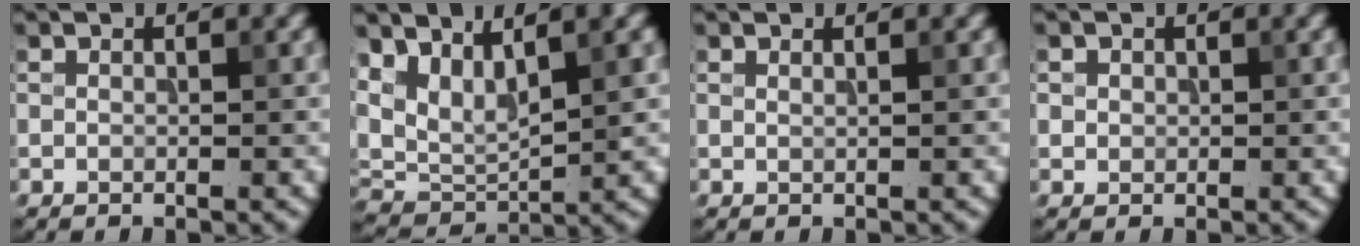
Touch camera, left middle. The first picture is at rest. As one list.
[{"total": 6.1, "force": [2.2, 3.0, 4.8], "torque": [-0.108, -0.008, 0.043]}, {"total": 0.5, "force": [0.5, -0.1, 0.3], "torque": [-0.006, -0.001, 0.005]}, {"total": 0.9, "force": [0.2, 0.9, 0.2], "torque": [-0.001, -0.003, 0.011]}]